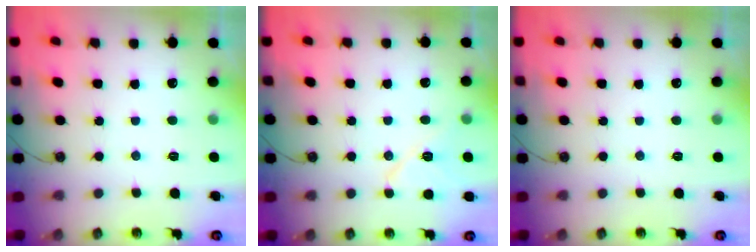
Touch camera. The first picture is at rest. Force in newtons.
{"total": 8.1, "press": 8.1, "slide": 0.5}
{"total": 0.0}